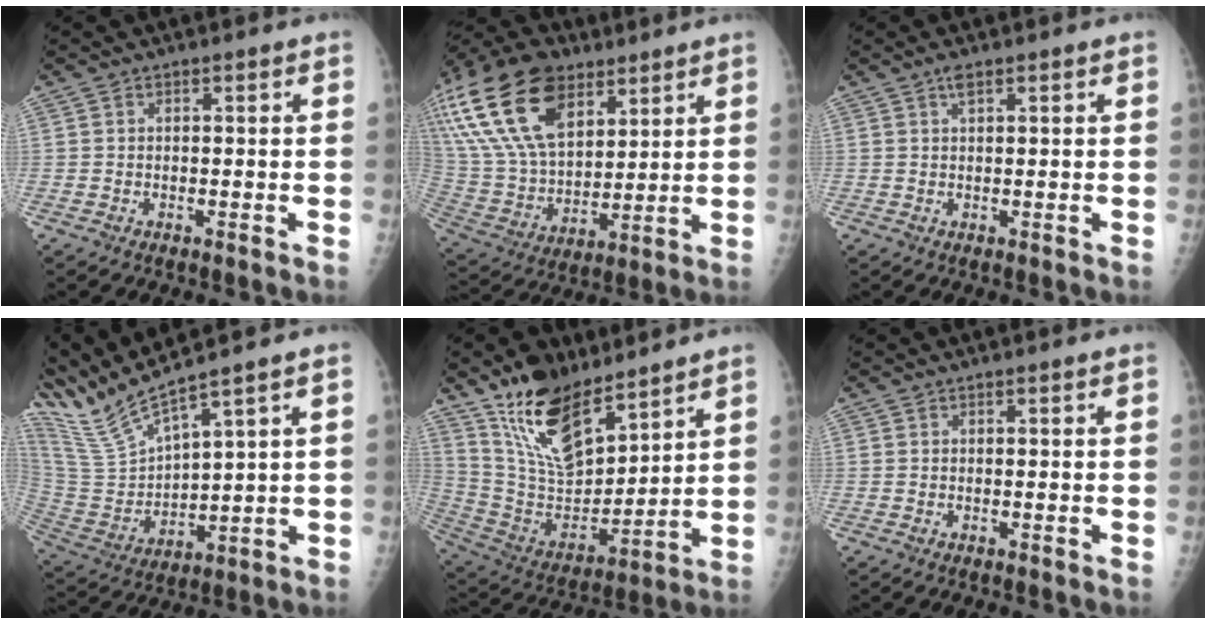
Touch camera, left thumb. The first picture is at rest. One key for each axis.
{"total": 28.4, "fx": 14.1, "fy": 16.5, "fz": 18.4, "tx": -0.395, "ty": 0.006, "tz": 0.266}
{"total": 1.5, "fx": 0.9, "fy": 0.5, "fz": 1.1, "tx": -0.020, "ty": 0.004, "tz": 0.016}
{"total": 13.3, "fx": 11.5, "fy": 0.0, "fz": 6.6, "tx": -0.147, "ty": -0.051, "tz": 0.253}
{"total": 17.9, "fx": 12.8, "fy": 7.7, "fz": 9.9, "tx": -0.136, "ty": -0.076, "tz": 0.251}
{"total": 0.0}